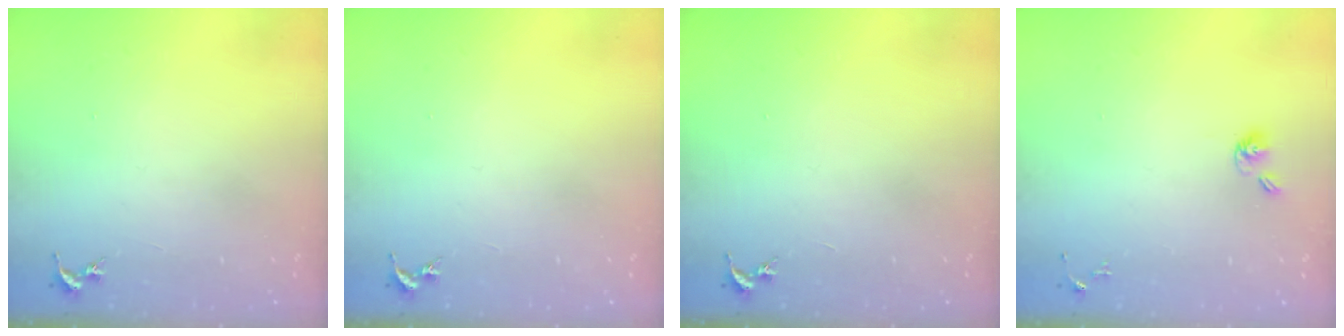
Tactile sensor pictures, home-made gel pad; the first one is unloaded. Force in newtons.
{"total": 0.0}
{"total": 0.0}
{"total": 5.5, "press": 4.8, "slide": 2.6}